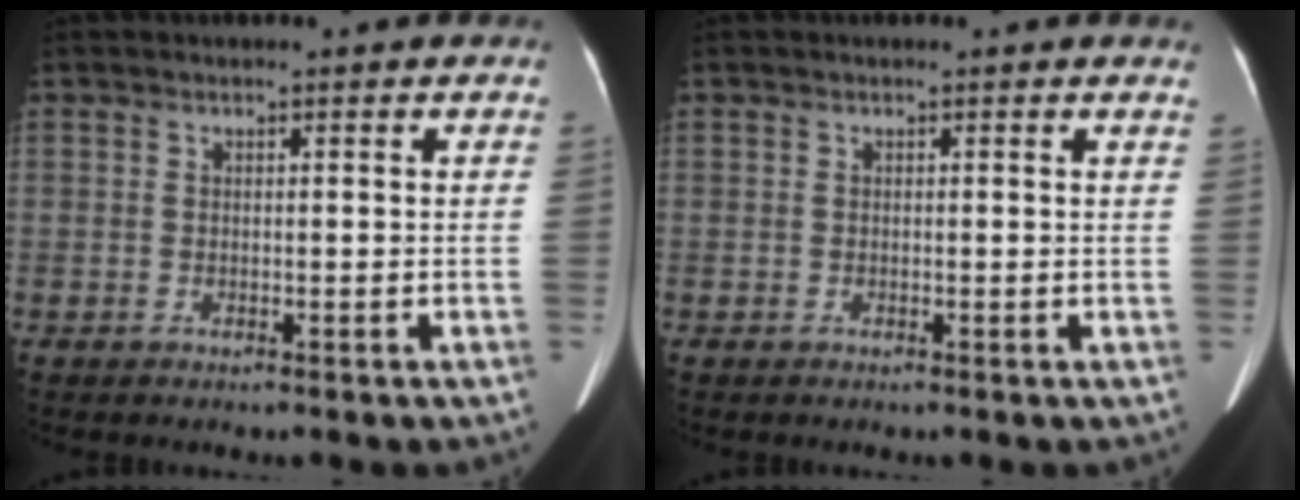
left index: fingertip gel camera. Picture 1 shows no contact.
{"total": 2.4, "force": [2.3, 0.3, 0.6], "torque": [-0.007, -0.004, 0.009]}